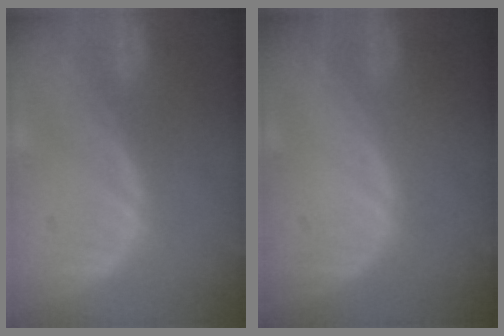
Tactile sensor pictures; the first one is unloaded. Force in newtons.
{"total": 0.0}